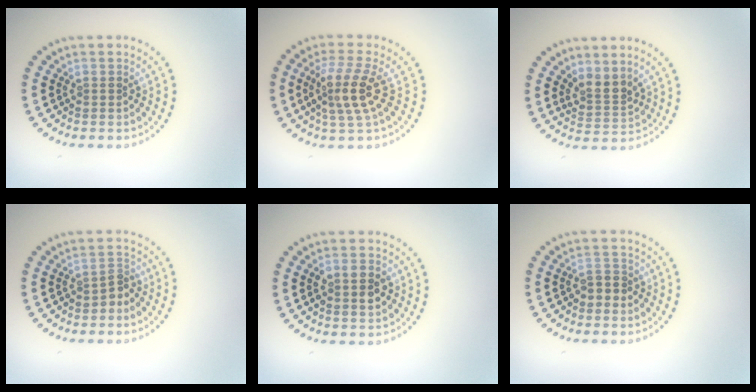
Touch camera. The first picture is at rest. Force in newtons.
{"total": 3.9, "press": 3.3, "slide": 2.1}
{"total": 2.5, "press": 1.8, "slide": 1.7}
{"total": 1.5, "press": 1.2, "slide": 0.9}
{"total": 2.5, "press": 2.5, "slide": 0.3}
{"total": 1.8, "press": 1.7, "slide": 0.6}